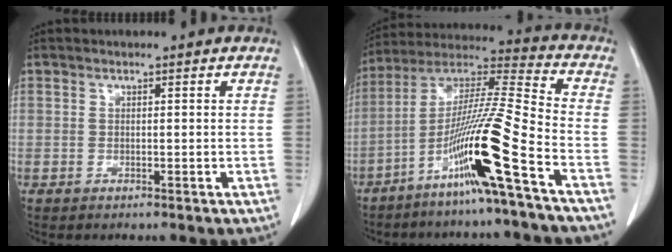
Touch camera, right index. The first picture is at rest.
{"total": 16.0, "force": [-7.6, -1.9, 13.9], "torque": [-0.273, -0.016, -0.147]}